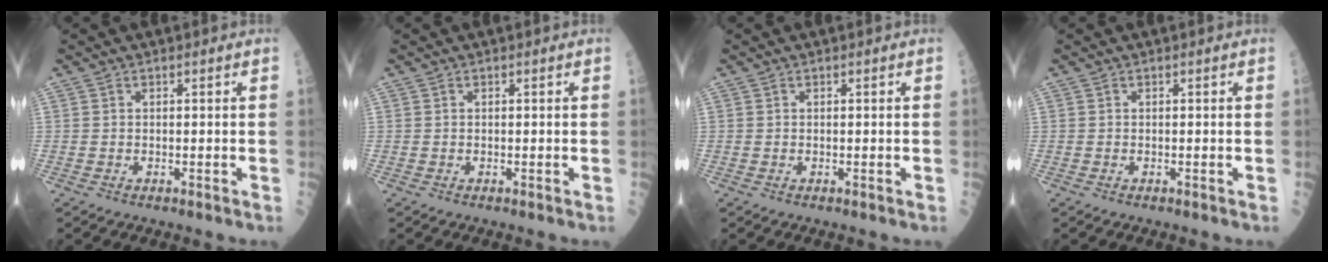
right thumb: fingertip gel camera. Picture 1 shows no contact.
{"total": 0.0}
{"total": 0.0}
{"total": 0.0}